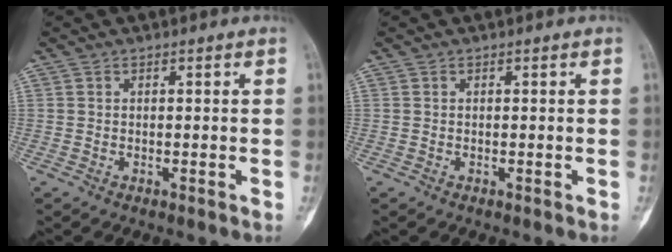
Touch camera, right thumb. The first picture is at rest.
{"total": 0.0}